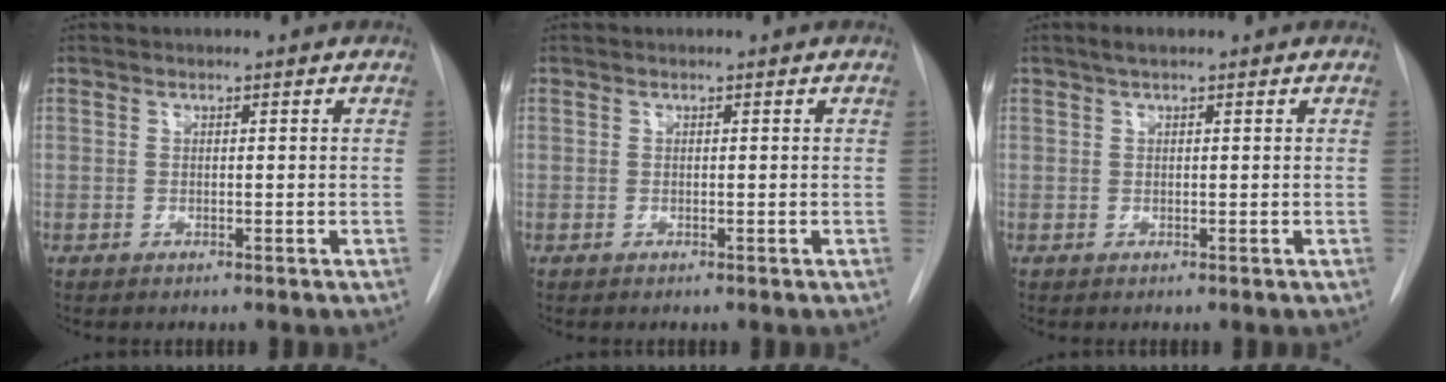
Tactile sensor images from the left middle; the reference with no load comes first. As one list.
[{"total": 0.0}, {"total": 1.6, "force": [1.1, 0.4, 1.1], "torque": [-0.022, 0.014, 0.019]}]